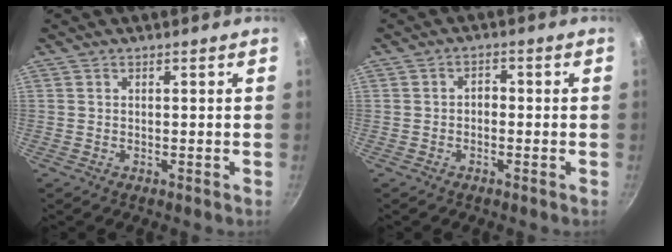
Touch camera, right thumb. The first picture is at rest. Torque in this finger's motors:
{"motor_torque": [-0.22, -0.06, -0.04, -0.14, 0.04]}